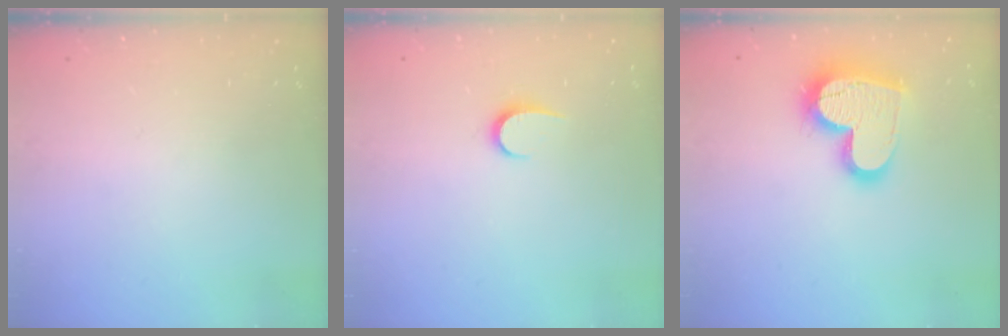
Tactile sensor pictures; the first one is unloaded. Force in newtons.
{"total": 5.7, "press": 5.7, "slide": 0.6}
{"total": 18.2, "press": 18.1, "slide": 1.5}